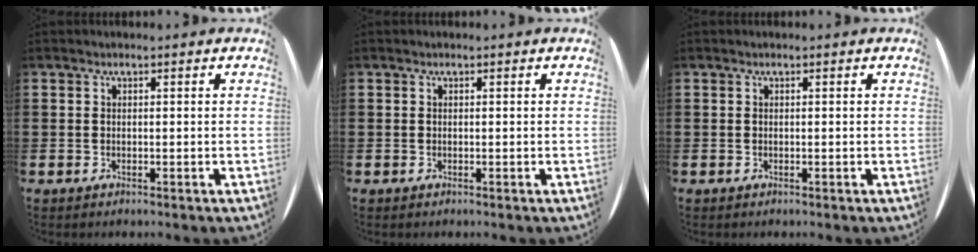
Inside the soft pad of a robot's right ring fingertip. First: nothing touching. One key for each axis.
{"total": 0.0}
{"total": 0.0}